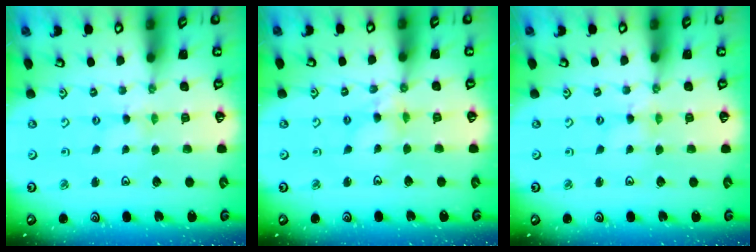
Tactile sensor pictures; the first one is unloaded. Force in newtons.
{"total": 4.9, "press": 4.8, "slide": 0.5}
{"total": 0.9, "press": 0.9, "slide": 0.2}